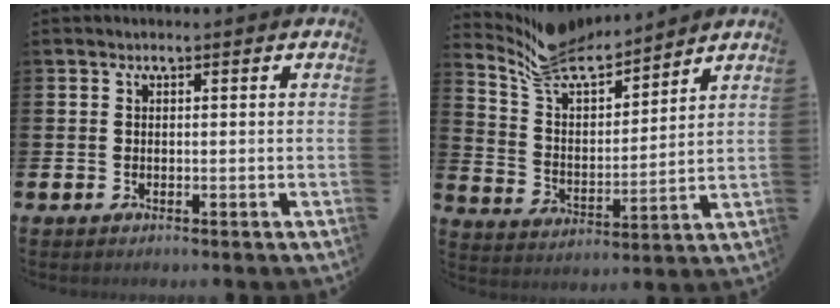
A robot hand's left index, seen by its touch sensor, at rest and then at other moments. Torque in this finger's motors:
{"motor_torque": [-0.25, -0.37, 0.25, 0.08]}